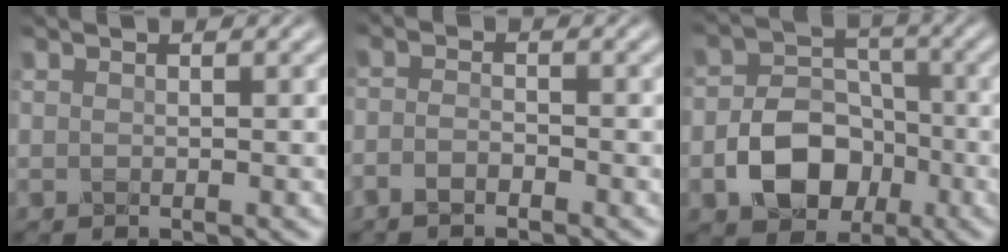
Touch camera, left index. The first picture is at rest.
{"total": 1.6, "force": [-1.3, 0.4, 0.8], "torque": [-0.020, 0.004, -0.031]}
{"total": 6.8, "force": [-2.6, 5.0, 3.8], "torque": [-0.059, -0.004, -0.045]}